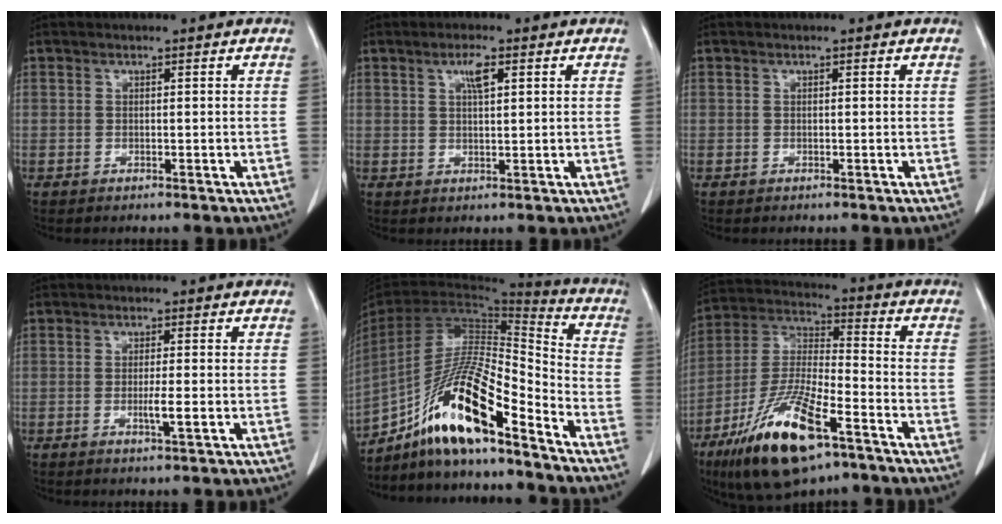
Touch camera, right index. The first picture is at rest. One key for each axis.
{"total": 3.0, "fx": 1.4, "fy": 0.6, "fz": 2.6, "tx": -0.049, "ty": 0.002, "tz": 0.024}
{"total": 0.0}
{"total": 2.8, "fx": -0.7, "fy": 0.0, "fz": 2.7, "tx": -0.049, "ty": -0.005, "tz": -0.011}
{"total": 17.0, "fx": -11.8, "fy": 1.8, "fz": 12.2, "tx": -0.236, "ty": -0.001, "tz": -0.213}
{"total": 17.9, "fx": -10.2, "fy": 4.6, "fz": 13.9, "tx": -0.299, "ty": -0.028, "tz": -0.183}